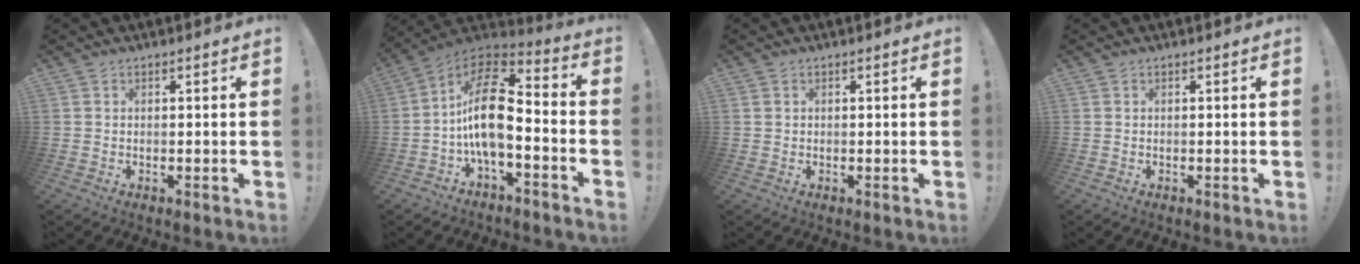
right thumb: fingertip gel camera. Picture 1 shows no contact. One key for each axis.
{"total": 16.9, "fx": -1.7, "fy": 8.3, "fz": 14.6, "tx": -0.263, "ty": 0.015, "tz": -0.028}
{"total": 0.7, "fx": 0.3, "fy": 0.6, "fz": 0.0, "tx": 0.000, "ty": 0.003, "tz": 0.006}
{"total": 0.0}